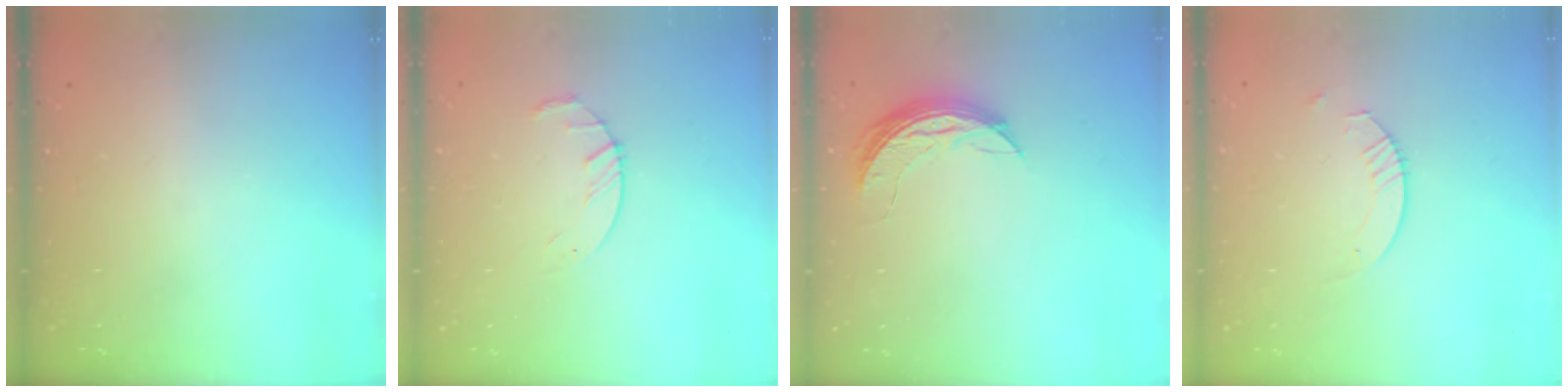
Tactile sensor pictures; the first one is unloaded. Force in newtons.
{"total": 4.3, "press": 4.2, "slide": 0.6}
{"total": 7.2, "press": 7.2, "slide": 0.7}
{"total": 4.5, "press": 4.5, "slide": 0.5}